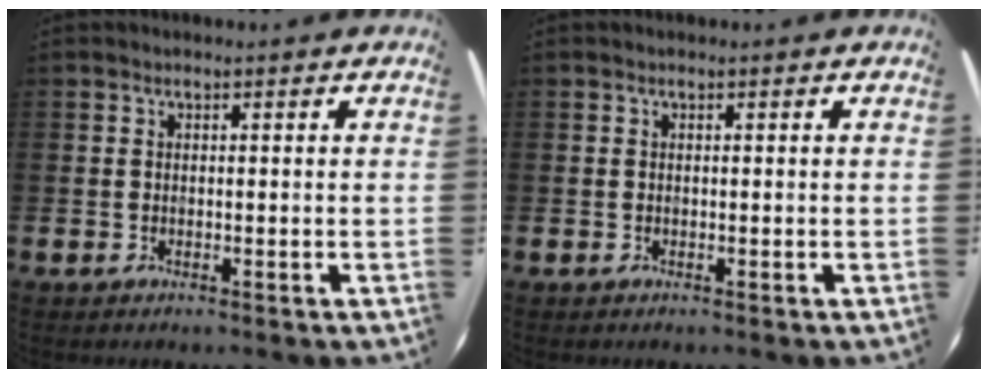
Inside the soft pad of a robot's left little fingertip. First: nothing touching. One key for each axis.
{"total": 0.0}